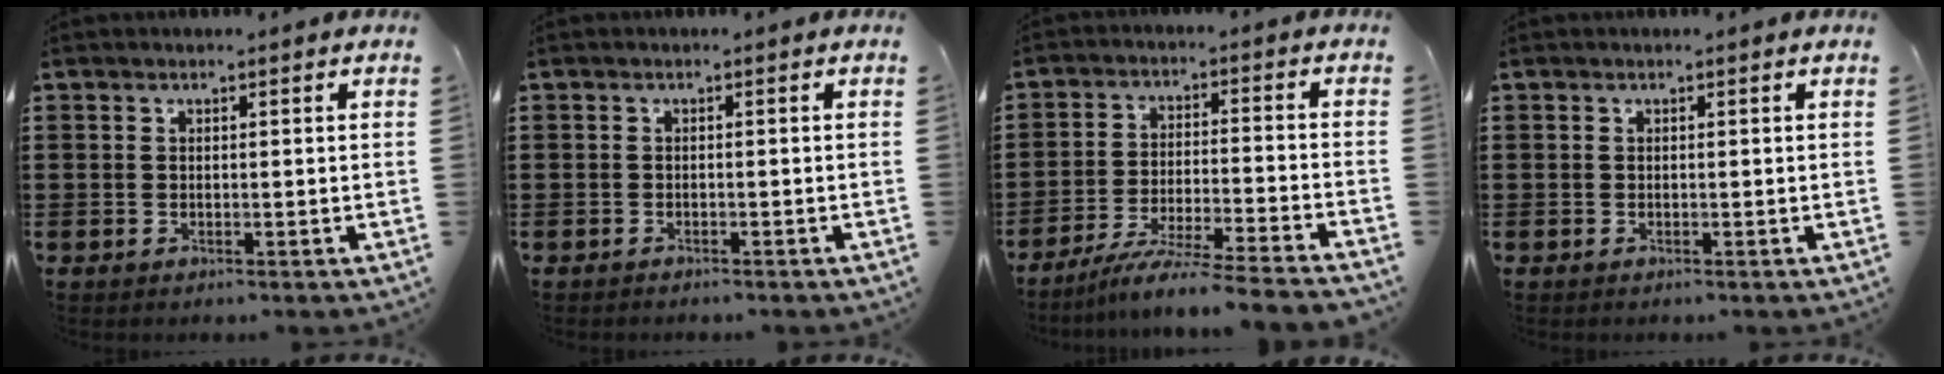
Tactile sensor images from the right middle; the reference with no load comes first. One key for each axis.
{"total": 0.7, "fx": -0.7, "fy": 0.0, "fz": 0.0, "tx": -0.001, "ty": 0.000, "tz": -0.015}
{"total": 7.7, "fx": -7.0, "fy": -0.8, "fz": 3.2, "tx": -0.061, "ty": -0.014, "tz": -0.136}
{"total": 0.0}